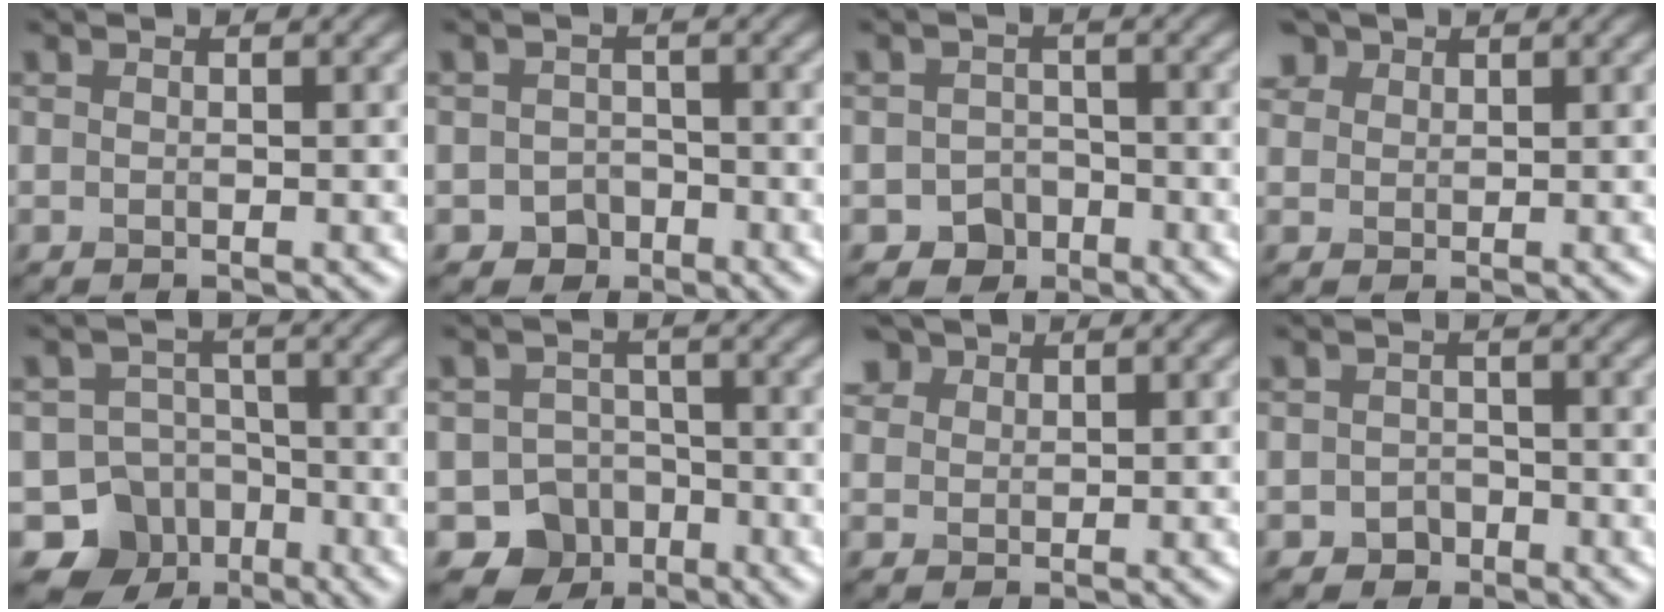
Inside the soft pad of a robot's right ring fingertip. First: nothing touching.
{"total": 2.1, "force": [-1.2, 1.7, 0.4], "torque": [0.005, 0.001, -0.024]}
{"total": 2.9, "force": [-1.7, 2.2, 0.5], "torque": [0.004, 0.001, -0.031]}
{"total": 2.7, "force": [1.8, 1.8, 0.9], "torque": [-0.027, 0.003, 0.036]}
{"total": 8.5, "force": [-5.0, 6.7, 1.5], "torque": [-0.006, -0.010, -0.092]}
{"total": 6.0, "force": [-3.4, 4.8, 1.0], "torque": [0.012, -0.005, -0.057]}
{"total": 2.9, "force": [1.9, 1.9, 0.9], "torque": [-0.030, 0.003, 0.039]}
{"total": 1.7, "force": [-1.0, 1.3, 0.3], "torque": [0.003, 0.001, -0.019]}